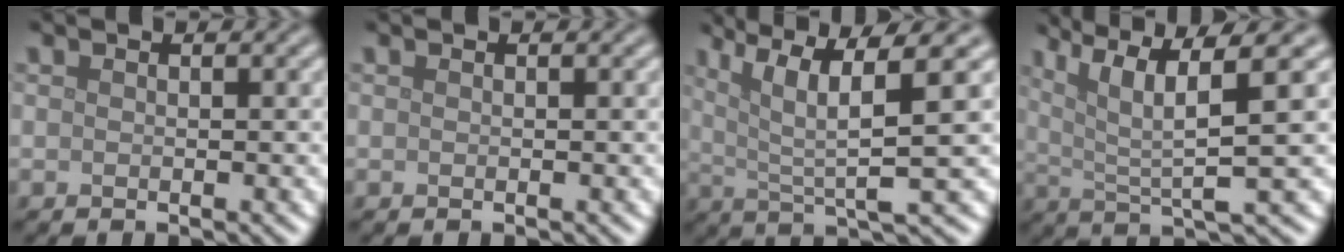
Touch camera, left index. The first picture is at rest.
{"total": 0.0}
{"total": 7.5, "force": [3.1, 1.4, 6.6], "torque": [-0.109, 0.009, 0.056]}
{"total": 7.5, "force": [3.3, 1.4, 6.6], "torque": [-0.111, 0.010, 0.061]}